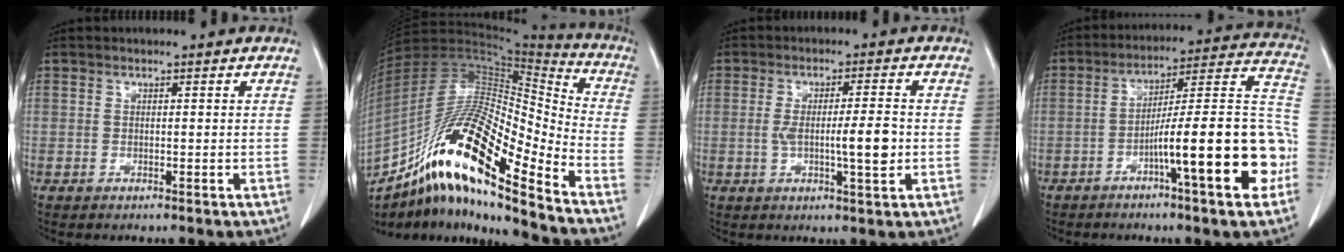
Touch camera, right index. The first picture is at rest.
{"total": 22.9, "force": [-14.0, 3.4, 17.8], "torque": [-0.347, -0.009, -0.251]}
{"total": 6.5, "force": [-0.8, 0.6, 6.4], "torque": [-0.109, -0.004, -0.012]}
{"total": 18.7, "force": [-6.3, 1.4, 17.5], "torque": [-0.212, 0.028, -0.091]}